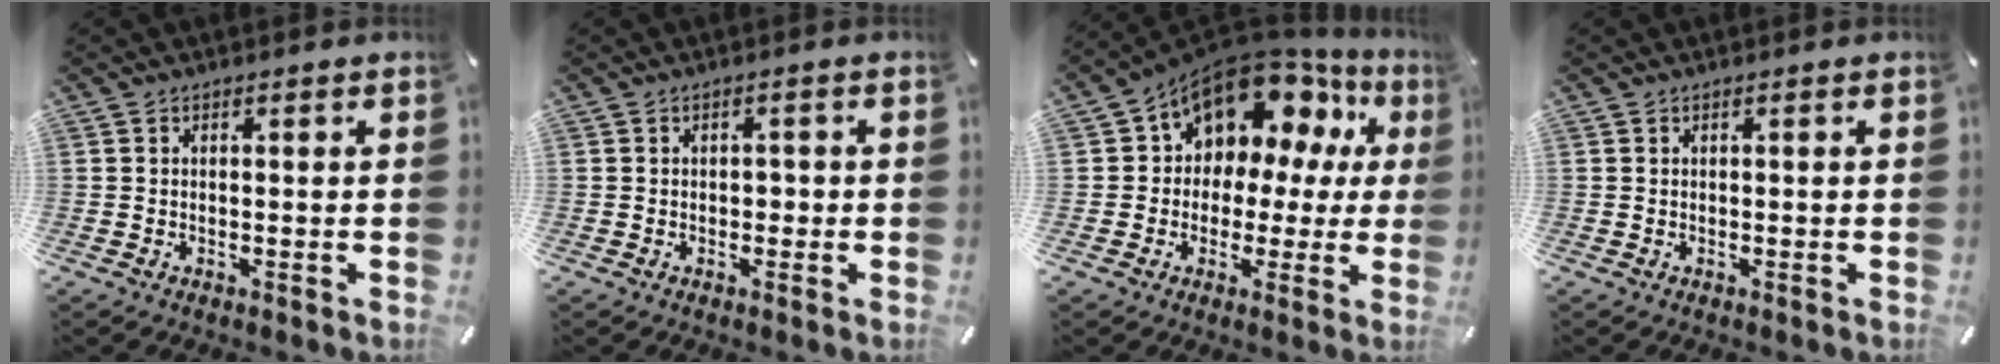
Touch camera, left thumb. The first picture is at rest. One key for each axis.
{"total": 1.3, "fx": -0.4, "fy": 1.1, "fz": 0.6, "tx": -0.014, "ty": 0.004, "tz": -0.011}
{"total": 12.5, "fx": 8.0, "fy": 8.1, "fz": 5.1, "tx": -0.092, "ty": -0.065, "tz": 0.145}
{"total": 0.0}